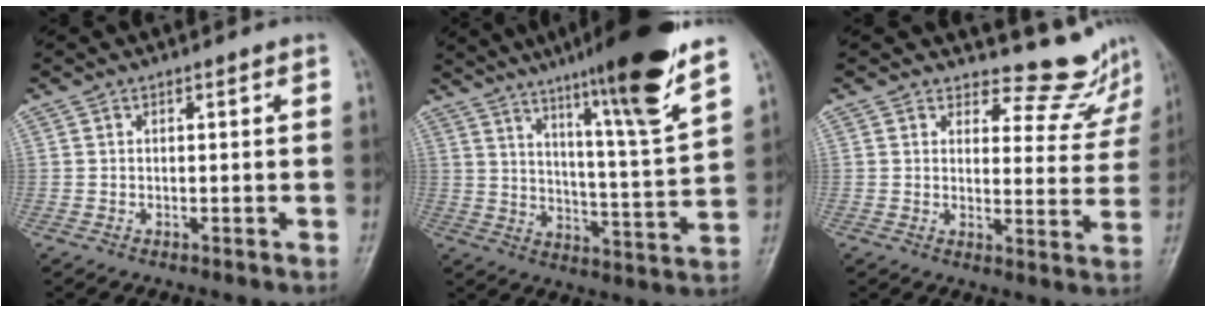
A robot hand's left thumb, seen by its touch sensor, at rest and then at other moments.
{"total": 19.2, "force": [13.0, 0.4, 14.1], "torque": [-0.199, -0.062, 0.195]}
{"total": 8.7, "force": [8.4, 2.4, 0.1], "torque": [0.034, -0.089, 0.091]}